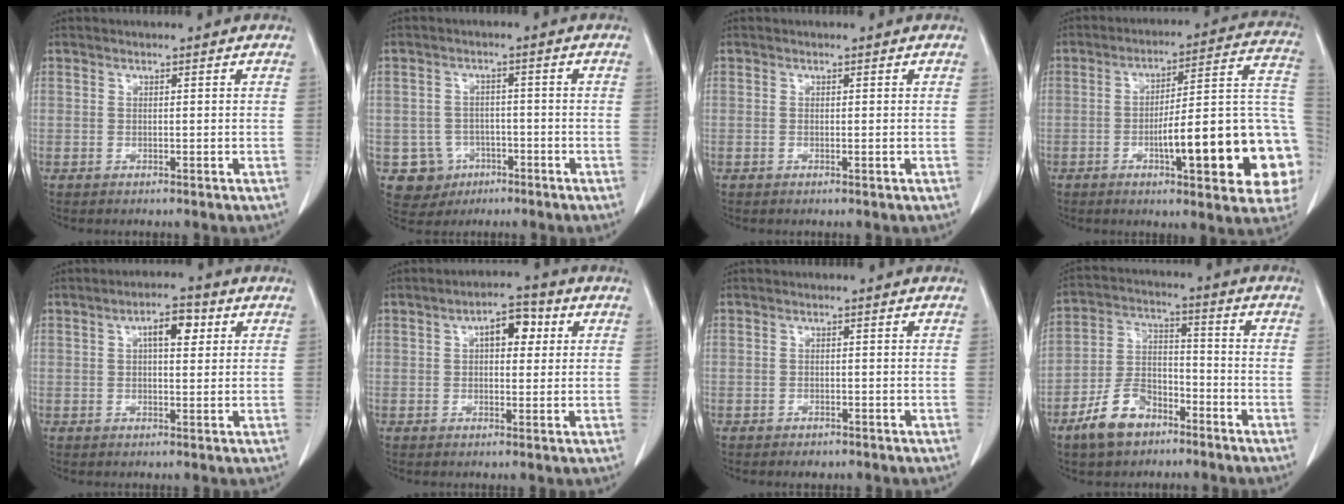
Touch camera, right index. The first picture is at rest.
{"total": 5.7, "force": [-2.3, 5.2, 0.6], "torque": [-0.009, 0.011, -0.029]}
{"total": 0.0}
{"total": 21.9, "force": [-5.9, 3.8, 20.8], "torque": [-0.186, 0.033, -0.068]}
{"total": 4.7, "force": [1.5, 1.7, 4.1], "torque": [-0.068, 0.012, 0.021]}
{"total": 5.6, "force": [1.6, 2.7, 4.7], "torque": [-0.070, 0.021, 0.022]}
{"total": 1.6, "force": [-1.1, 0.9, 0.7], "torque": [-0.015, 0.000, -0.010]}
{"total": 9.7, "force": [-6.2, 5.4, 5.1], "torque": [-0.112, 0.008, -0.114]}